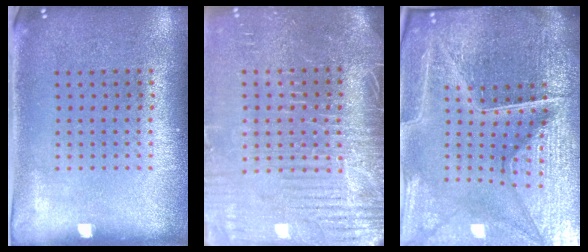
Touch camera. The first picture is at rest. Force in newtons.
{"total": 4.3, "press": 3.8, "slide": 2.1}
{"total": 6.5, "press": 5.9, "slide": 2.8}